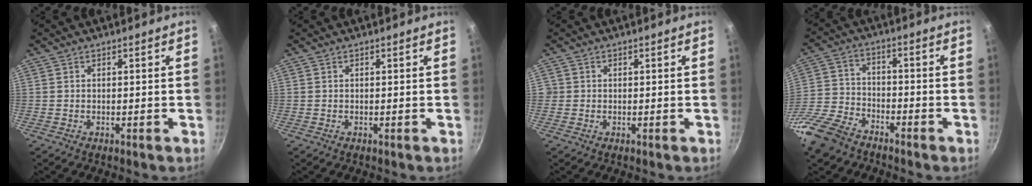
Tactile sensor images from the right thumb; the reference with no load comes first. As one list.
[{"total": 0.0}, {"total": 0.8, "force": [-0.1, 0.8, 0.1], "torque": [0.005, 0.002, -0.003]}, {"total": 13.3, "force": [-9.5, 7.1, 6.1], "torque": [-0.125, 0.050, -0.203]}]